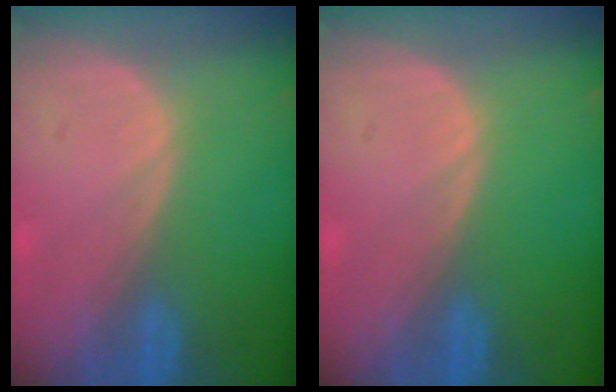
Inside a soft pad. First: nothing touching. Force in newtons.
{"total": 0.0}